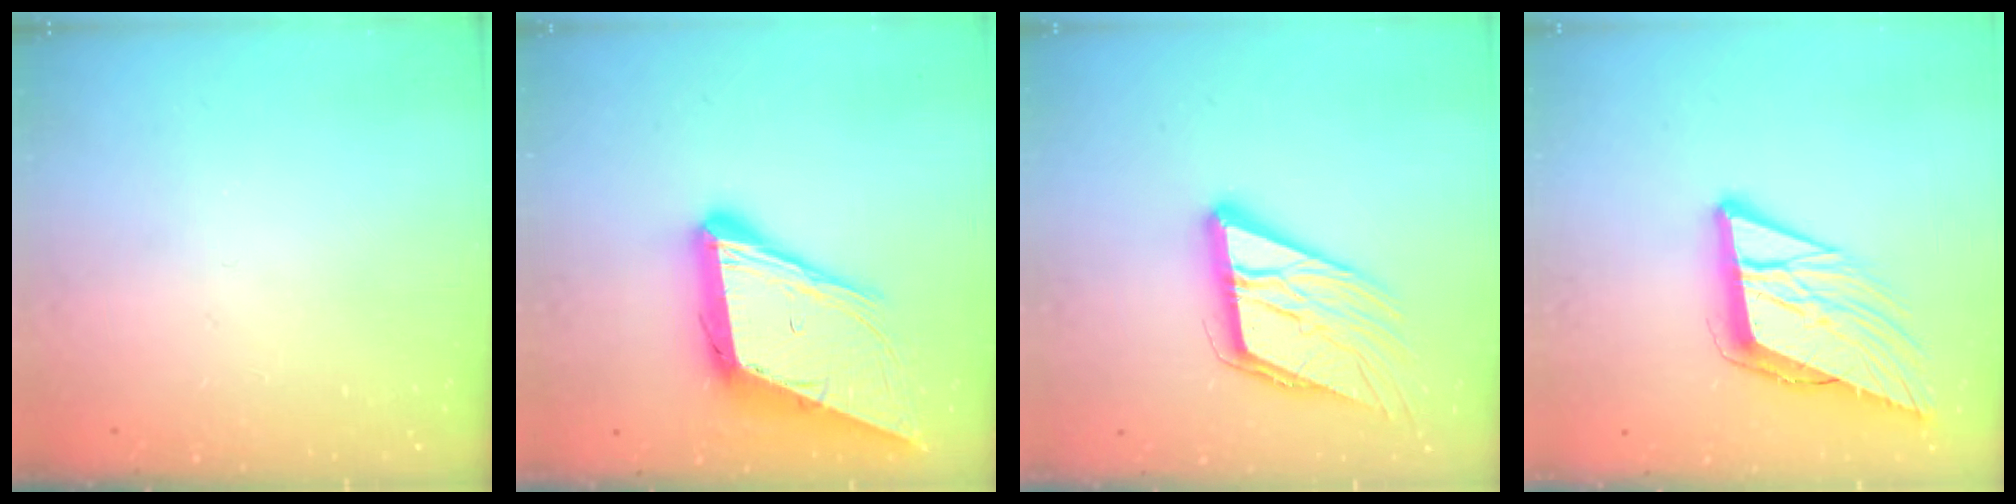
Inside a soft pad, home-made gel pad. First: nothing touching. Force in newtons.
{"total": 17.7, "press": 17.2, "slide": 4.0}
{"total": 16.2, "press": 15.9, "slide": 2.9}
{"total": 13.5, "press": 12.9, "slide": 3.8}